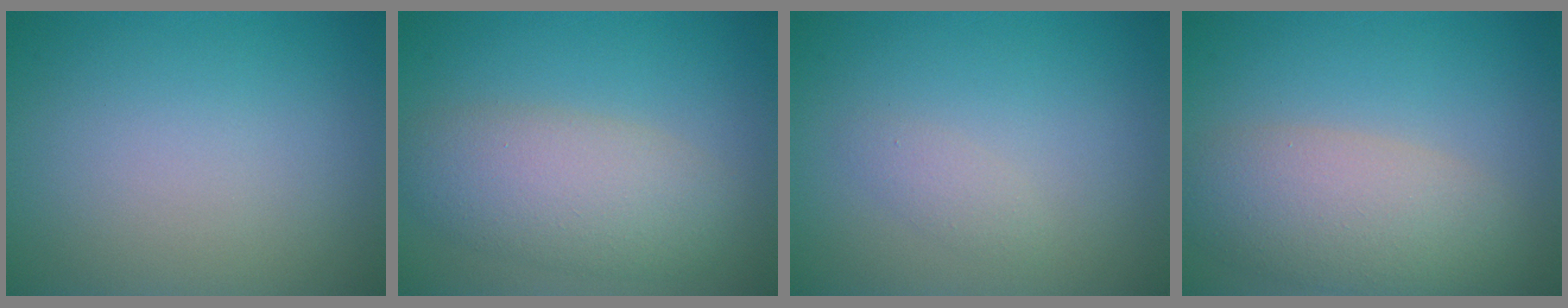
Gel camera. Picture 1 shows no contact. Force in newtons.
{"total": 5.7, "press": 5.7, "slide": 0.5}
{"total": 1.1, "press": 1.1, "slide": 0.1}
{"total": 5.8, "press": 5.8, "slide": 0.6}